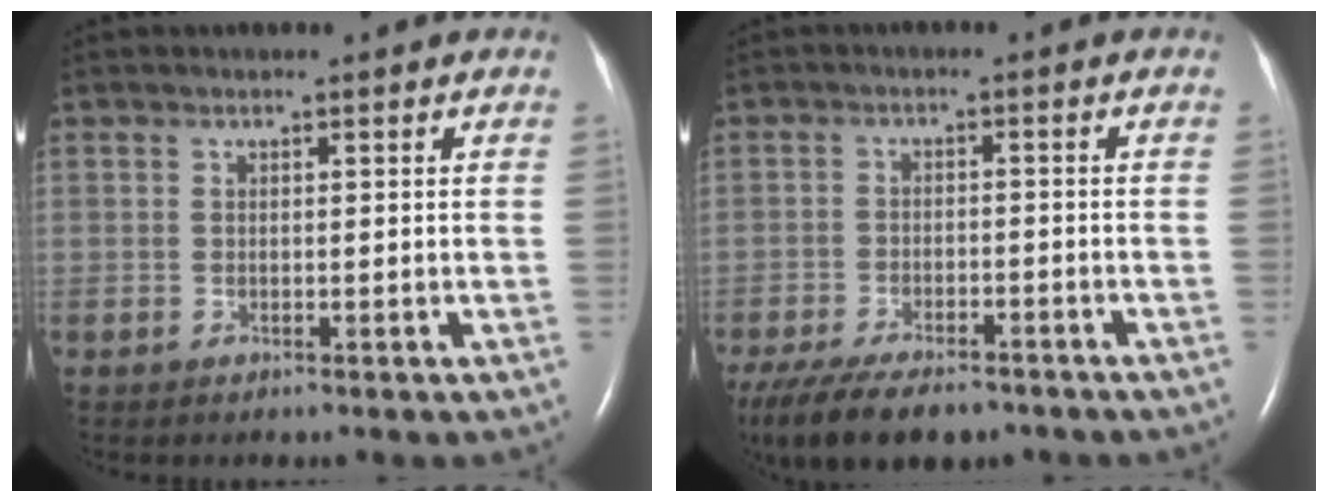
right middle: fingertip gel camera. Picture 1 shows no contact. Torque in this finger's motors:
{"motor_torque": [0.38, -0.36, 0.17, 0.05]}